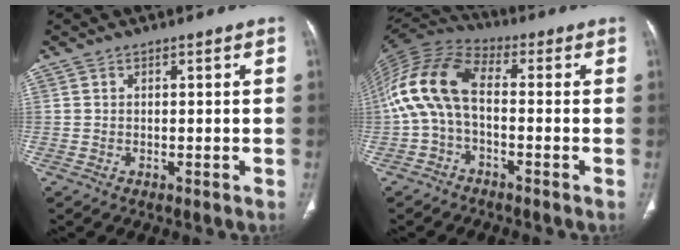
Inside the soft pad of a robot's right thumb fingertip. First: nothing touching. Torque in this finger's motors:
{"motor_torque": [1.40, 3.60, 1.64, -0.82, 0.28]}